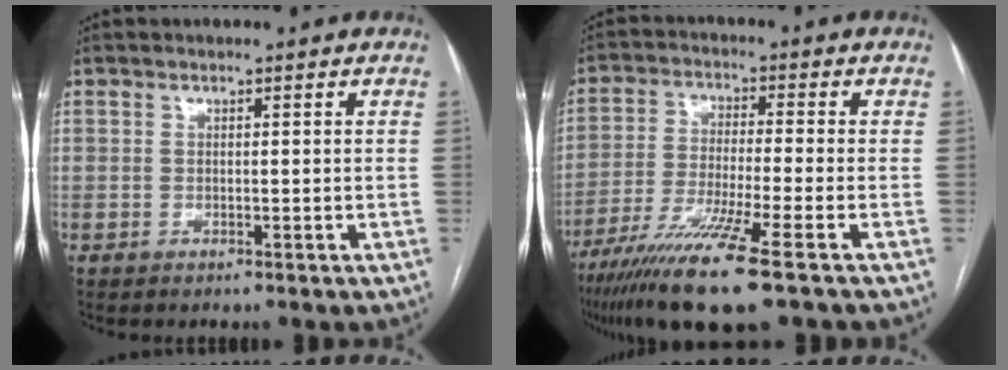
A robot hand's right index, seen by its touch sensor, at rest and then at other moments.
{"total": 12.8, "force": [-8.3, -0.8, 9.8], "torque": [-0.193, -0.037, -0.147]}